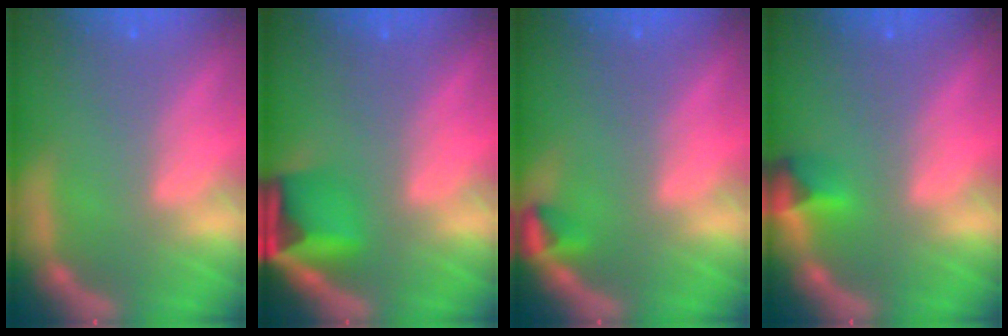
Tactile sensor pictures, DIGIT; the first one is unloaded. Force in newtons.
{"total": 5.4}
{"total": 1.5}
{"total": 1.9}